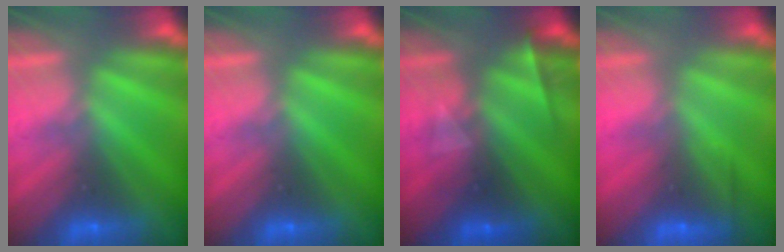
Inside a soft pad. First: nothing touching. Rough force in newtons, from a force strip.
{"total": 0.0}
{"total": 2.3}
{"total": 2.4}